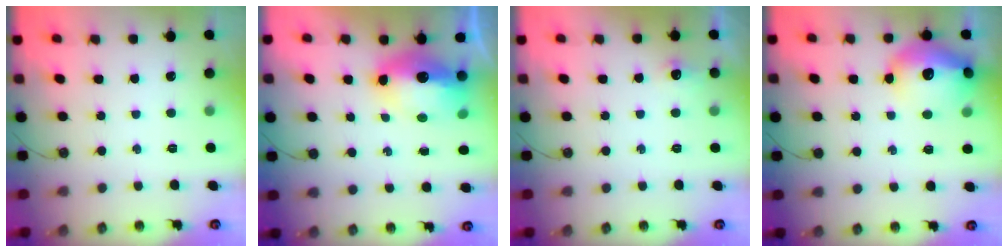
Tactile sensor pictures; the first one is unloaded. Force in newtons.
{"total": 12.9, "press": 12.8, "slide": 1.4}
{"total": 6.1, "press": 6.0, "slide": 1.0}
{"total": 17.8, "press": 17.8, "slide": 1.3}